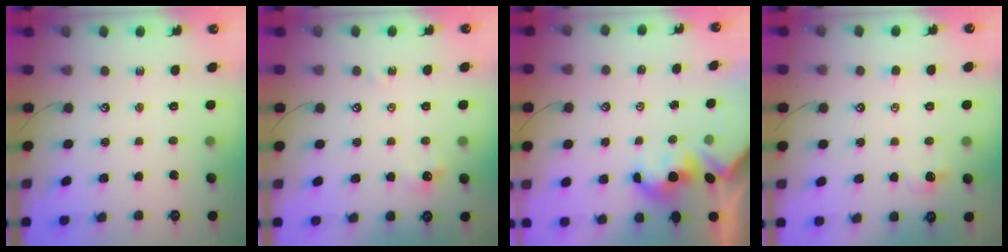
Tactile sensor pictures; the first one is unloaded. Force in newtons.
{"total": 4.8, "press": 4.7, "slide": 0.8}
{"total": 1.9, "press": 1.9, "slide": 0.2}
{"total": 0.9, "press": 0.8, "slide": 0.4}